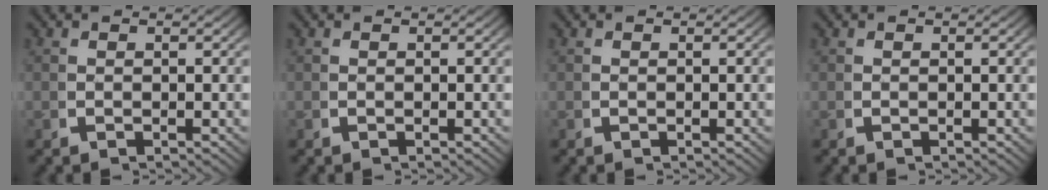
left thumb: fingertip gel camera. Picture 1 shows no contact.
{"total": 0.0}
{"total": 0.0}
{"total": 0.0}